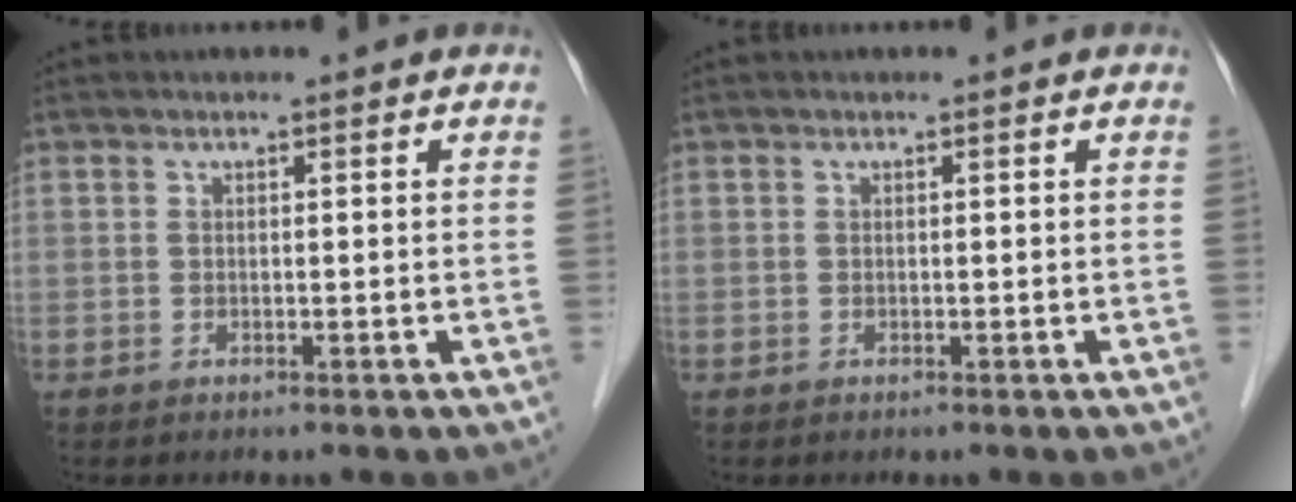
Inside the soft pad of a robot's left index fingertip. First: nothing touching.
{"total": 0.0}